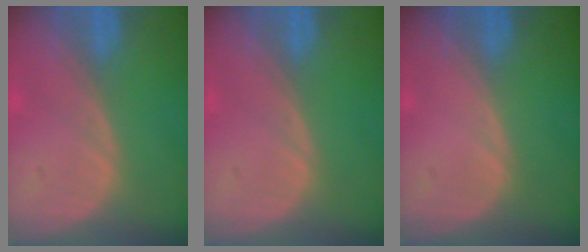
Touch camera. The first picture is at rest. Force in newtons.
{"total": 0.0}
{"total": 0.0}